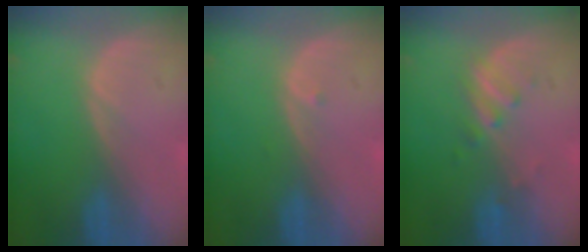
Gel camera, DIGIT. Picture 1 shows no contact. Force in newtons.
{"total": 0.5, "press": 0.4, "slide": 0.3}
{"total": 2.7, "press": 2.7, "slide": 0.5}